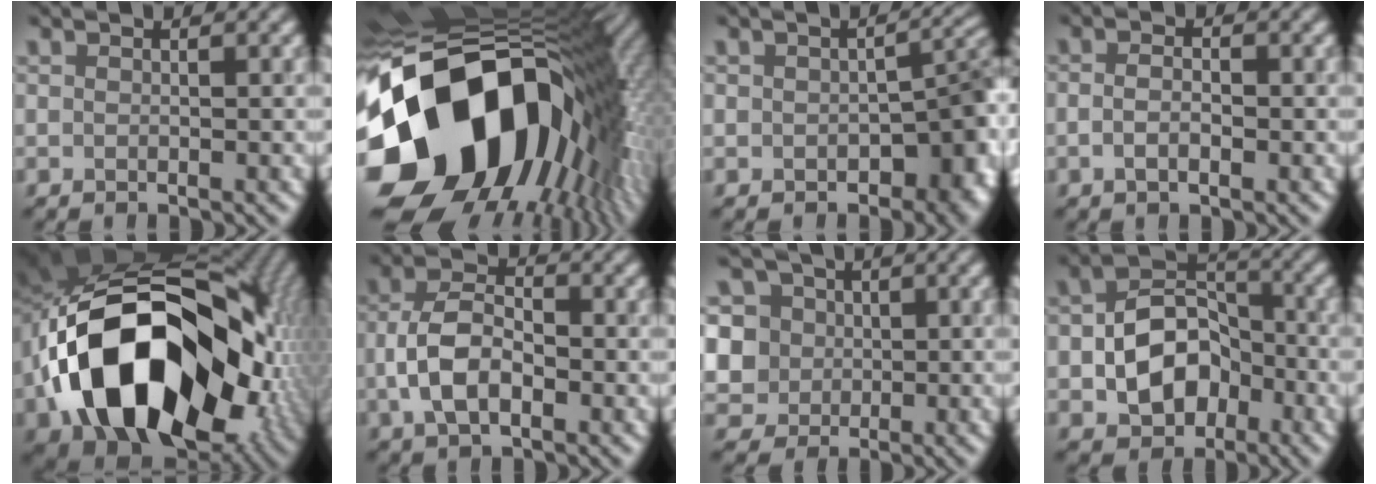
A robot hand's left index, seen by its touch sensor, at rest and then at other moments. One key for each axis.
{"total": 21.3, "fx": -2.8, "fy": 13.9, "fz": 15.9, "tx": -0.303, "ty": -0.038, "tz": -0.046}
{"total": 7.4, "fx": -2.4, "fy": 4.5, "fz": 5.4, "tx": -0.038, "ty": -0.010, "tz": -0.035}
{"total": 1.6, "fx": -0.4, "fy": 0.7, "fz": 1.4, "tx": -0.030, "ty": 0.002, "tz": -0.011}
{"total": 19.7, "fx": -4.6, "fy": 13.7, "fz": 13.4, "tx": -0.261, "ty": -0.026, "tz": -0.069}
{"total": 5.3, "fx": -1.3, "fy": 3.0, "fz": 4.2, "tx": -0.085, "ty": 0.008, "tz": -0.032}
{"total": 8.7, "fx": 1.9, "fy": 7.6, "fz": 3.9, "tx": -0.076, "ty": 0.029, "tz": 0.005}
{"total": 7.3, "fx": -1.8, "fy": 5.1, "fz": 4.9, "tx": -0.077, "ty": 0.008, "tz": -0.033}